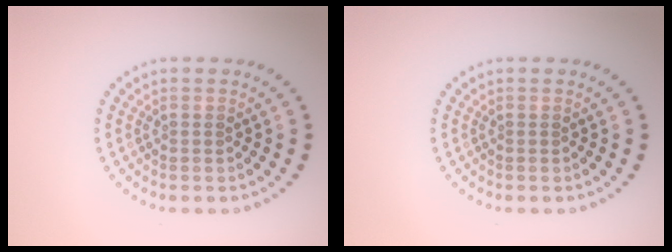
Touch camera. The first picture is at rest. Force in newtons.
{"total": 0.0}